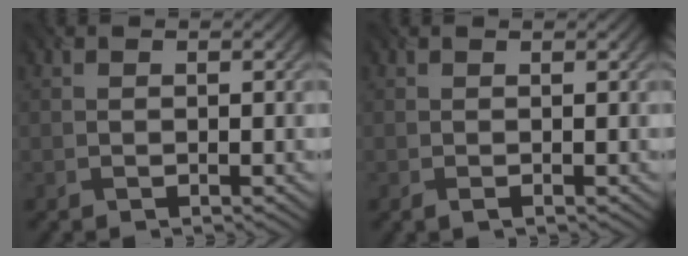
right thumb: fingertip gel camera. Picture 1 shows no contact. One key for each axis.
{"total": 0.6, "fx": 0.1, "fy": 0.0, "fz": 0.5, "tx": -0.012, "ty": -0.001, "tz": 0.001}